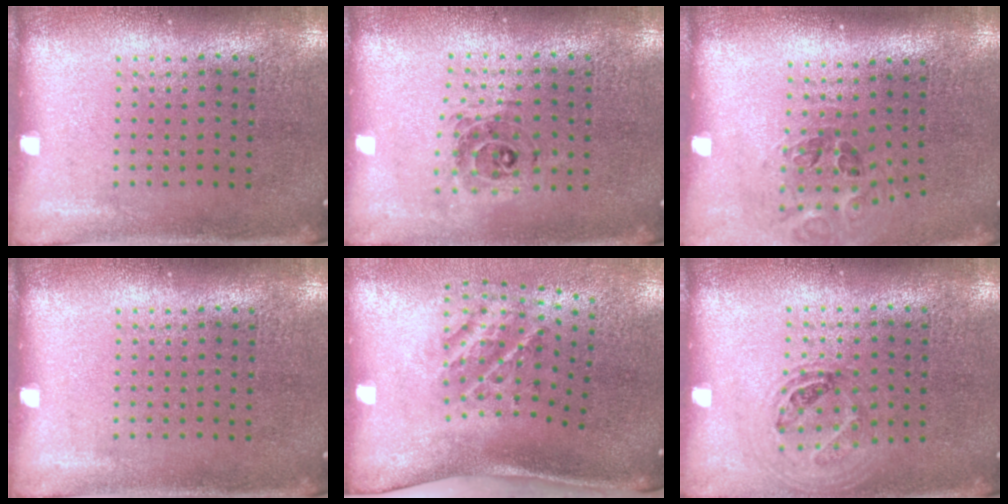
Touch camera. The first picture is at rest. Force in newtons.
{"total": 0.7, "press": 0.7, "slide": 0.0}
{"total": 1.2, "press": 1.1, "slide": 0.5}
{"total": 0.0}
{"total": 2.0, "press": 1.3, "slide": 1.6}
{"total": 1.1, "press": 1.0, "slide": 0.4}